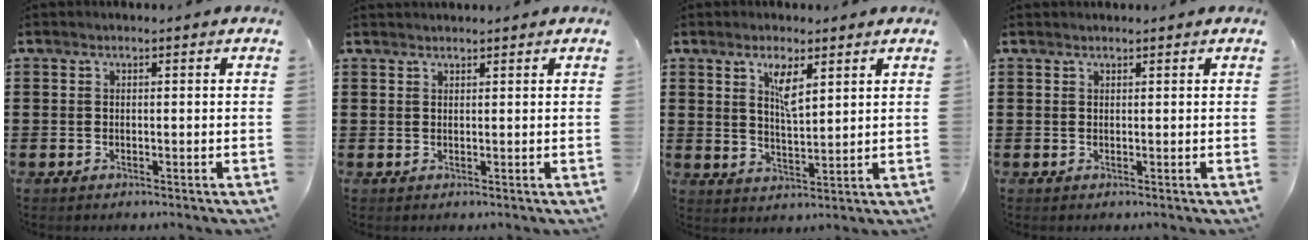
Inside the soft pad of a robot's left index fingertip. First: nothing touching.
{"total": 0.9, "force": [0.9, 0.1, 0.0], "torque": [-0.003, -0.001, 0.019]}
{"total": 4.8, "force": [2.8, 1.5, 3.7], "torque": [-0.072, 0.002, 0.046]}
{"total": 0.5, "force": [0.5, 0.1, 0.0], "torque": [-0.002, 0.000, 0.011]}